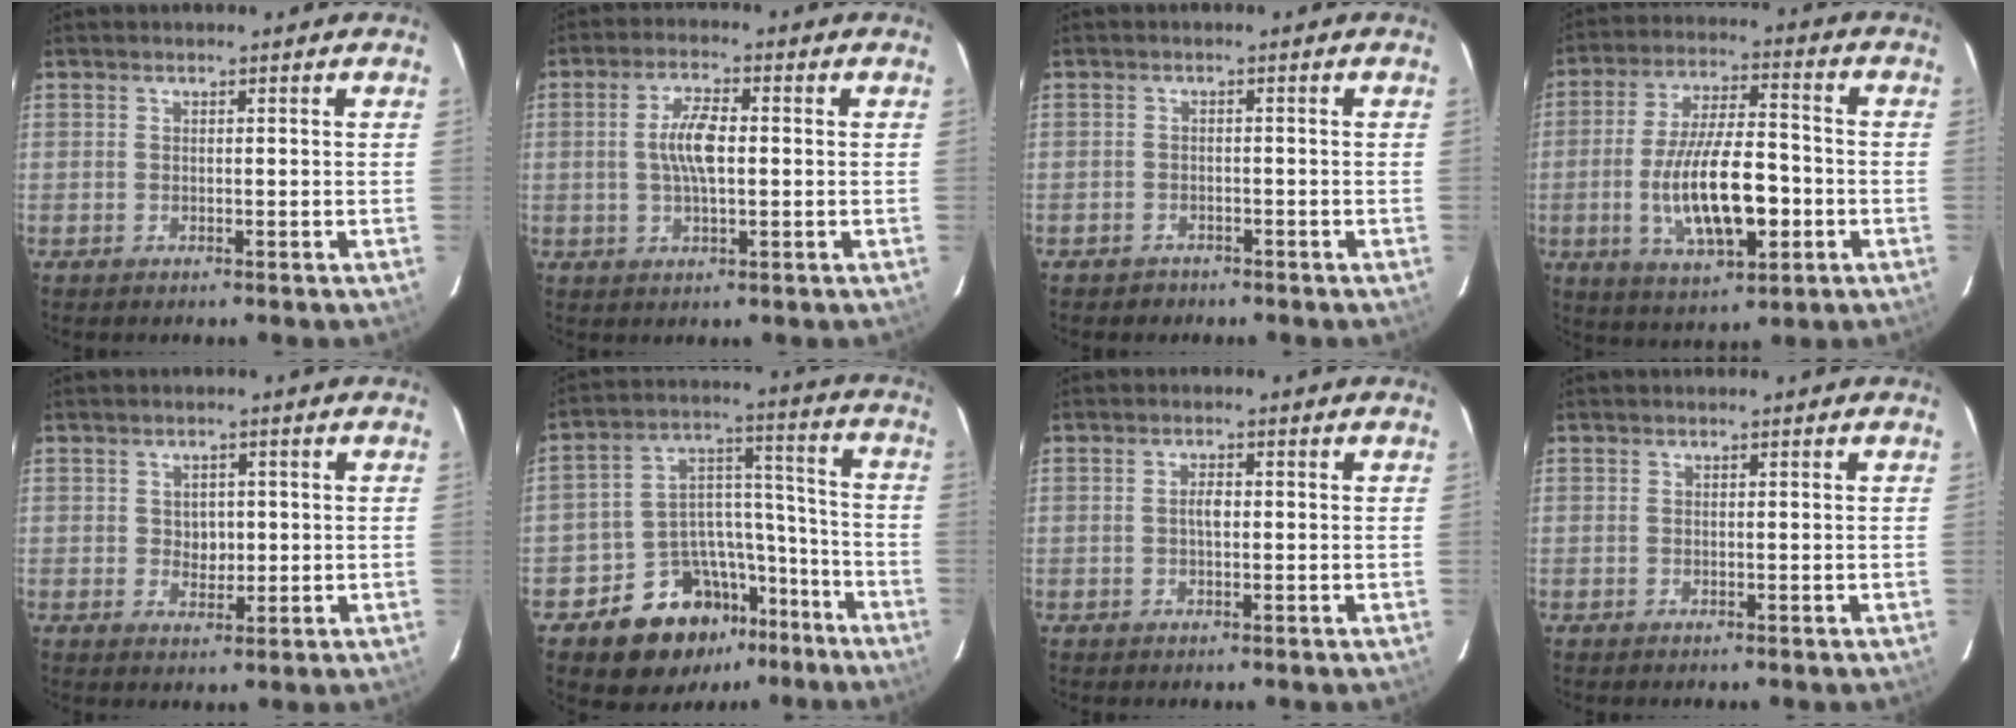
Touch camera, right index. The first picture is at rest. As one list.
[{"total": 6.4, "force": [0.2, 2.3, 5.9], "torque": [-0.114, 0.008, 0.004]}, {"total": 2.6, "force": [-1.8, 1.8, 0.0], "torque": [-0.009, 0.003, -0.026]}, {"total": 15.7, "force": [-3.8, 5.7, 14.2], "torque": [-0.273, -0.005, -0.054]}, {"total": 3.3, "force": [0.2, 2.8, 1.8], "torque": [-0.026, 0.004, 0.005]}, {"total": 15.4, "force": [-10.5, 9.9, 5.3], "torque": [-0.099, 0.060, -0.148]}, {"total": 1.9, "force": [-0.1, 0.9, 1.6], "torque": [-0.030, 0.005, -0.003]}, {"total": 0.0}]